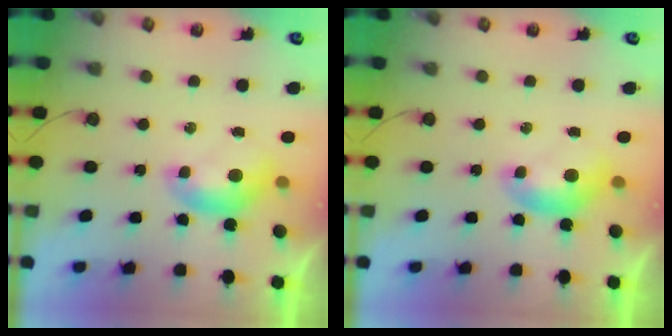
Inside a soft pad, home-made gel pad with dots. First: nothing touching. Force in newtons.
{"total": 0.0}